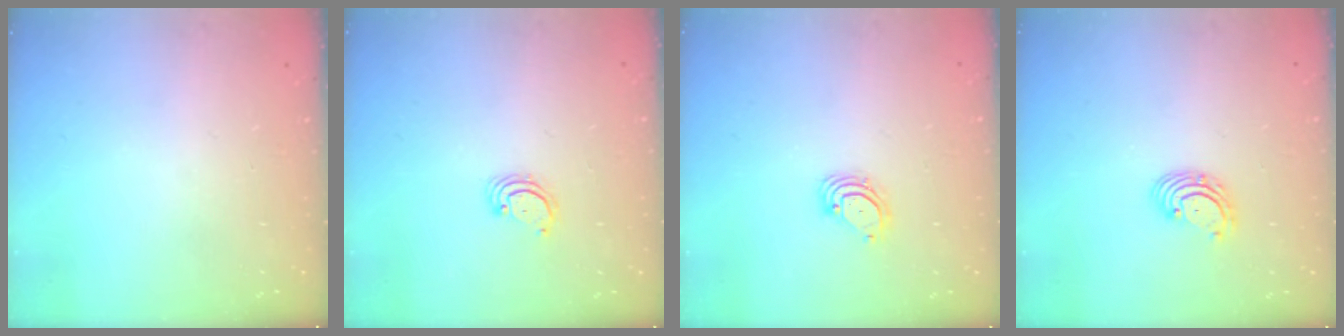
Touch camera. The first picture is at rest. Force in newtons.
{"total": 2.8, "press": 2.8, "slide": 0.2}
{"total": 3.4, "press": 3.4, "slide": 0.3}
{"total": 2.7, "press": 2.7, "slide": 0.1}